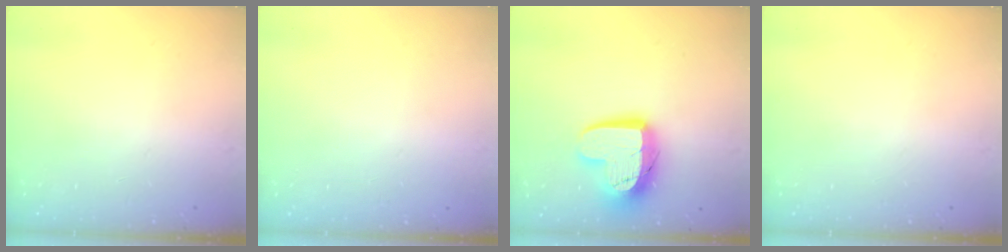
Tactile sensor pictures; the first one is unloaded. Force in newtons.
{"total": 0.0}
{"total": 14.3, "press": 14.3, "slide": 1.2}
{"total": 0.0}